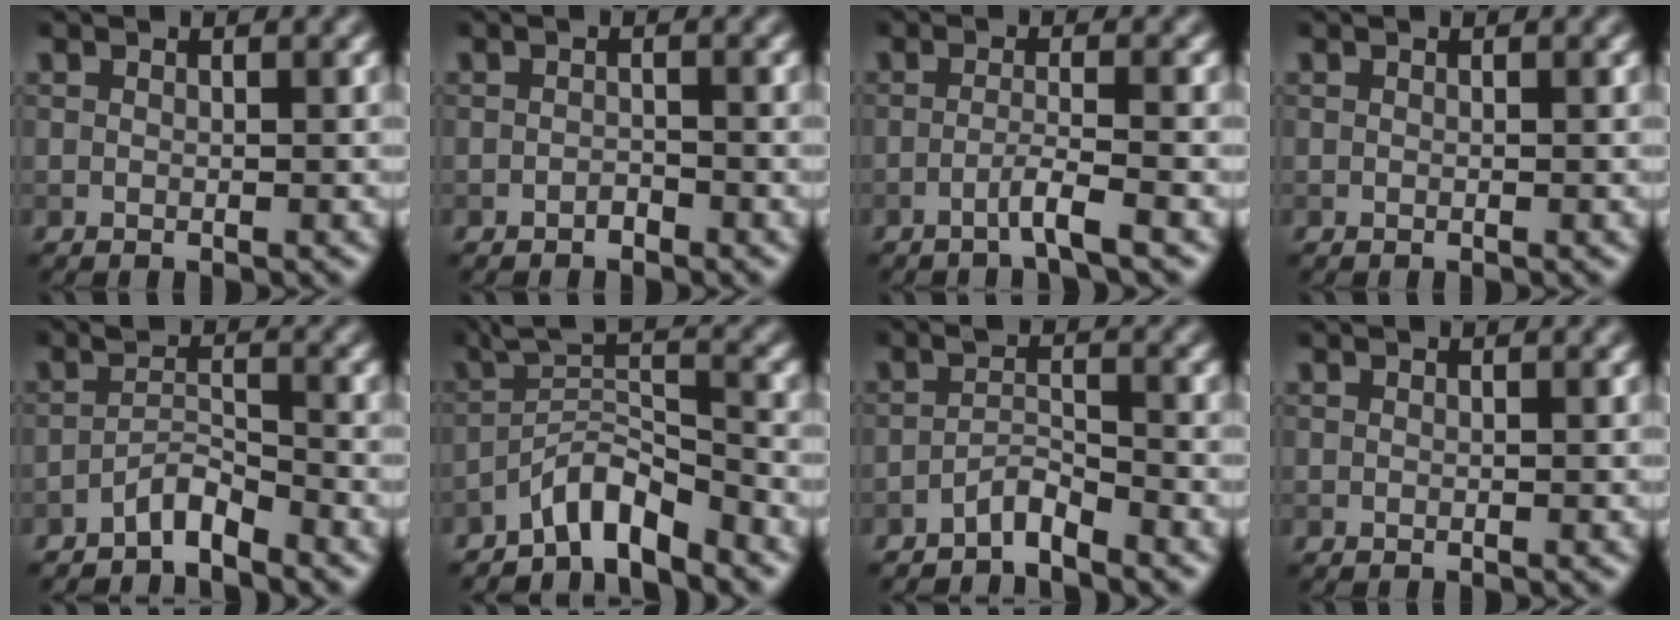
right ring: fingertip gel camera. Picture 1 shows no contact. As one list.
[{"total": 0.7, "force": [-0.6, 0.3, 0.3], "torque": [-0.003, 0.000, -0.012]}, {"total": 2.3, "force": [-1.2, 0.0, 1.9], "torque": [-0.028, 0.007, -0.033]}, {"total": 0.0}, {"total": 2.3, "force": [-2.0, 0.4, 1.0], "torque": [-0.018, 0.010, -0.040]}, {"total": 4.5, "force": [-3.6, 0.9, 2.6], "torque": [-0.042, 0.009, -0.073]}, {"total": 2.0, "force": [-1.8, 0.2, 0.8], "torque": [-0.012, 0.009, -0.038]}, {"total": 0.0}]